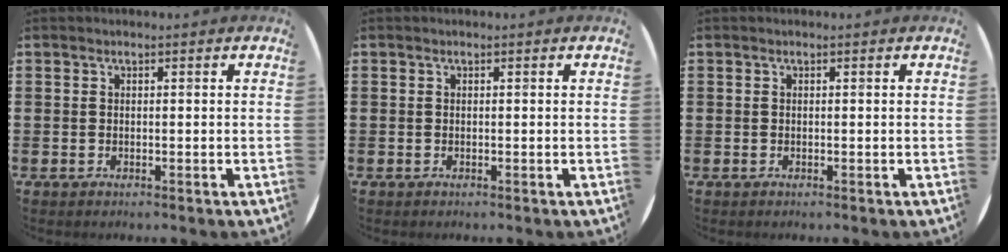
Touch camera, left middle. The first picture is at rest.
{"total": 0.0}
{"total": 0.0}